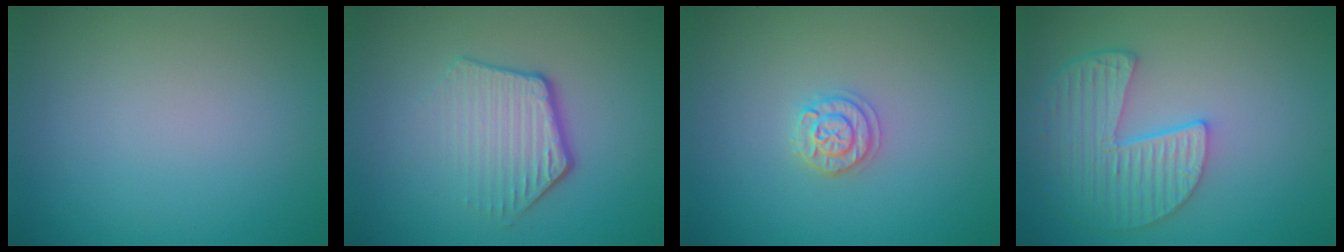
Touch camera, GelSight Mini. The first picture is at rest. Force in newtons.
{"total": 4.0, "press": 3.0, "slide": 2.7}
{"total": 1.7, "press": 1.7, "slide": 0.2}
{"total": 5.4, "press": 4.3, "slide": 3.1}